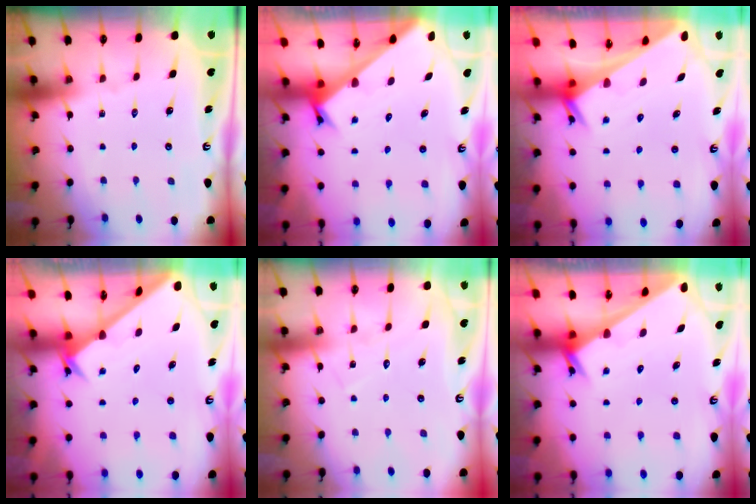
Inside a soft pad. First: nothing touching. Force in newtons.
{"total": 2.6, "press": 2.6, "slide": 0.2}
{"total": 3.7, "press": 3.7, "slide": 0.4}
{"total": 2.4, "press": 2.4, "slide": 0.2}
{"total": 6.8, "press": 6.8, "slide": 0.4}
{"total": 2.0, "press": 2.0, "slide": 0.2}